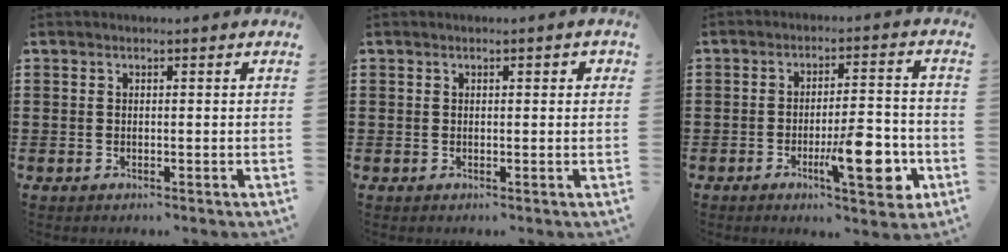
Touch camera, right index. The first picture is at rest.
{"total": 0.5, "force": [0.1, 0.3, 0.4], "torque": [-0.008, 0.004, 0.002]}
{"total": 10.8, "force": [-4.0, 3.0, 9.6], "torque": [-0.144, -0.002, -0.063]}